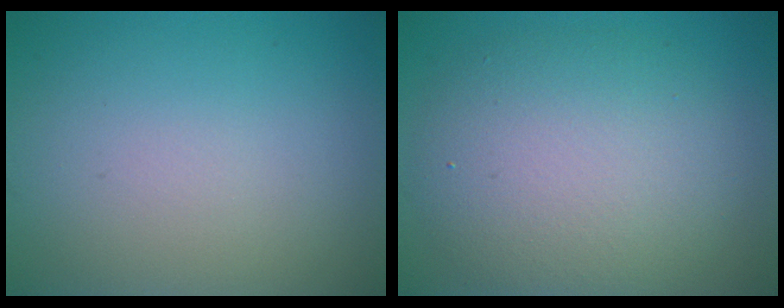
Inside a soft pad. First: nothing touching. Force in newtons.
{"total": 7.1, "press": 7.1, "slide": 0.6}